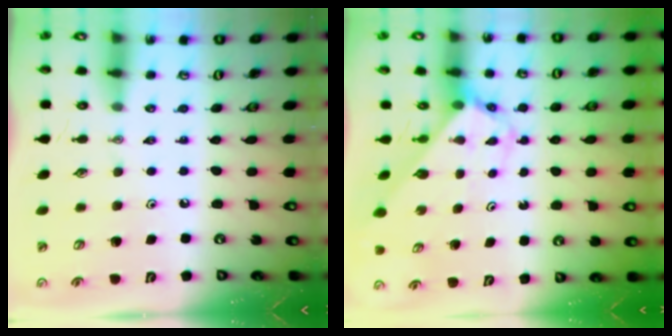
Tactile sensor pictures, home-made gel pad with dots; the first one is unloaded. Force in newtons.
{"total": 2.9, "press": 2.9, "slide": 0.2}